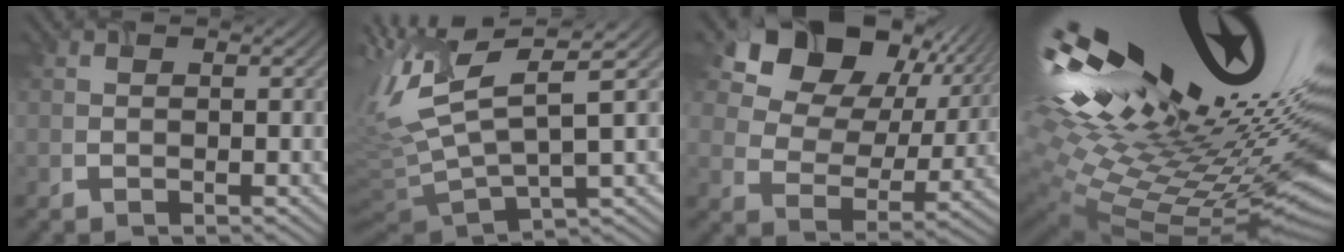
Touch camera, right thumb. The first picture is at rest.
{"total": 12.4, "force": [1.3, 3.8, 11.8], "torque": [-0.276, 0.008, 0.040]}
{"total": 17.1, "force": [9.4, 11.1, 9.1], "torque": [-0.198, 0.041, 0.163]}
{"total": 20.5, "force": [6.9, 8.5, 17.4], "torque": [-0.309, -0.011, 0.152]}